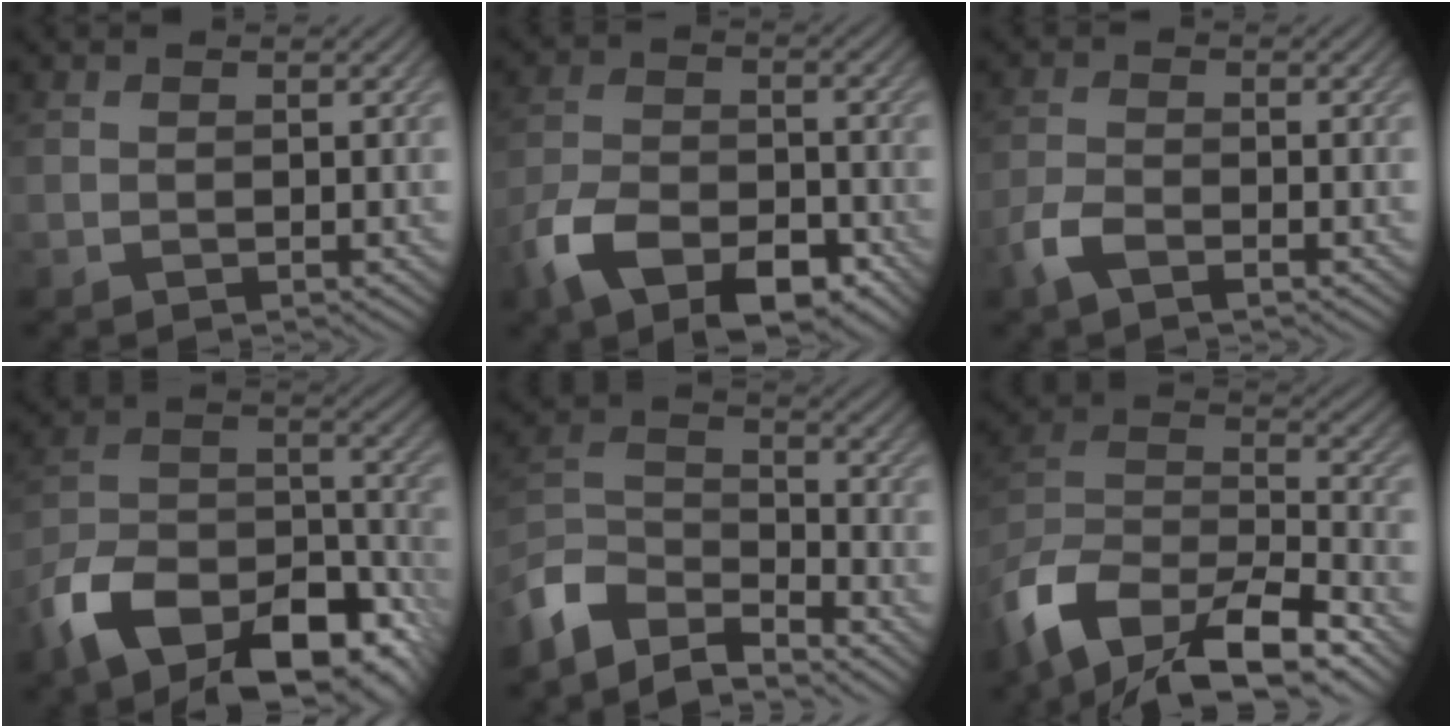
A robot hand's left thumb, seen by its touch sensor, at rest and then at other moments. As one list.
[{"total": 10.0, "force": [-6.0, 5.1, 6.1], "torque": [-0.131, -0.013, -0.117]}, {"total": 3.2, "force": [-2.1, 1.0, 2.1], "torque": [-0.054, -0.001, -0.053]}, {"total": 16.6, "force": [-10.9, 8.4, 9.4], "torque": [-0.196, -0.032, -0.182]}, {"total": 8.1, "force": [-6.9, 2.7, 3.4], "torque": [-0.077, -0.001, -0.147]}, {"total": 14.9, "force": [-9.8, 7.1, 8.7], "torque": [-0.217, -0.023, -0.170]}]